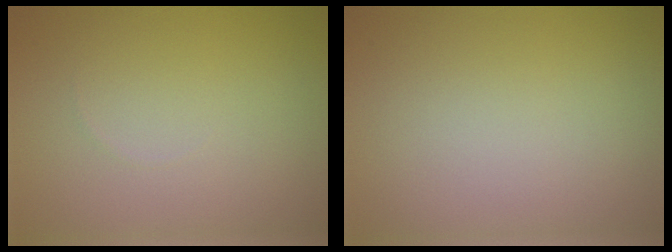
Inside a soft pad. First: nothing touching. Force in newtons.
{"total": 0.0}